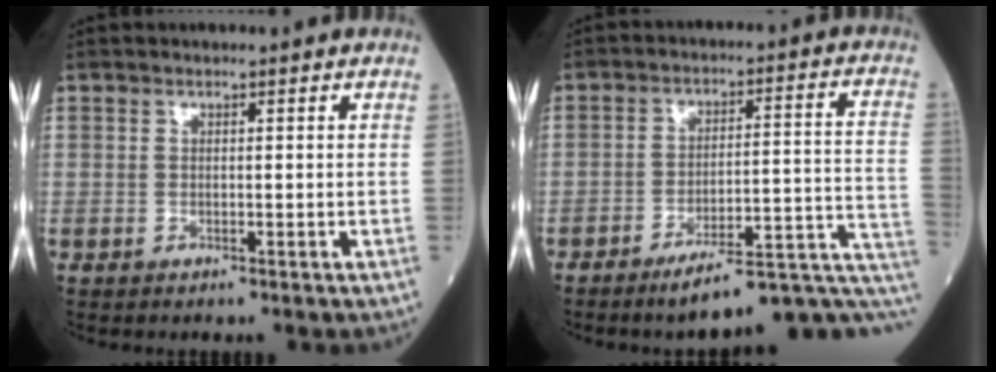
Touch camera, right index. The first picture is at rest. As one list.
[{"total": 15.1, "force": [-11.0, 1.5, 10.2], "torque": [-0.079, 0.048, -0.150]}]